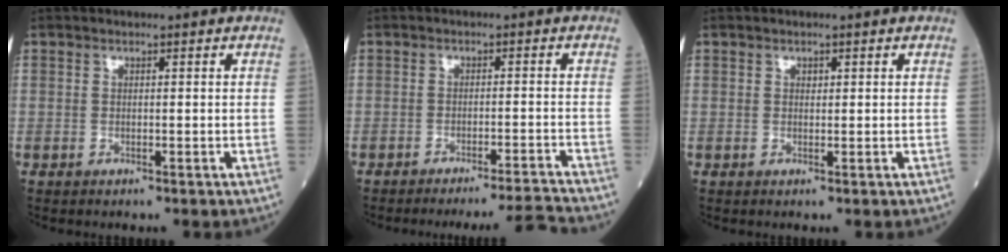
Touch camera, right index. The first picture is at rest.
{"total": 6.7, "force": [-6.2, -2.3, 0.8], "torque": [-0.003, -0.002, -0.093]}
{"total": 0.5, "force": [0.2, 0.4, 0.2], "torque": [0.000, -0.002, 0.004]}